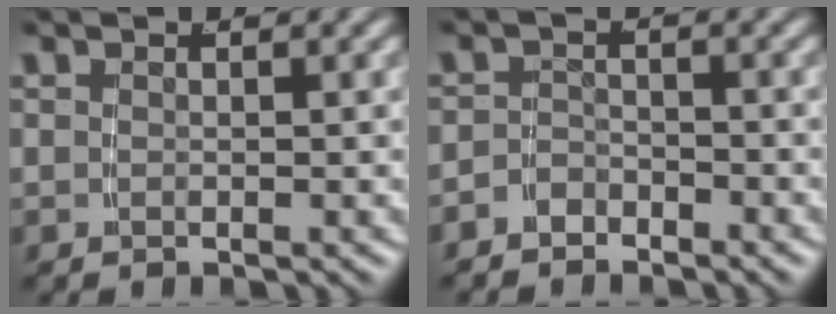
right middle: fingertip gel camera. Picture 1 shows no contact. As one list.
[{"total": 2.8, "force": [-2.5, 1.1, 0.0], "torque": [-0.002, -0.012, -0.040]}]